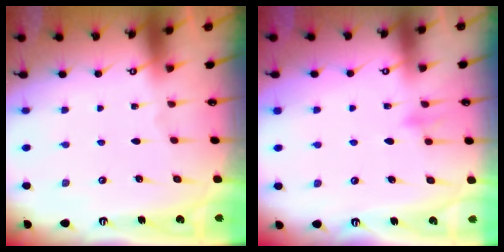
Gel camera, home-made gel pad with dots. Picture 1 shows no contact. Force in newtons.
{"total": 7.3, "press": 7.3, "slide": 0.8}